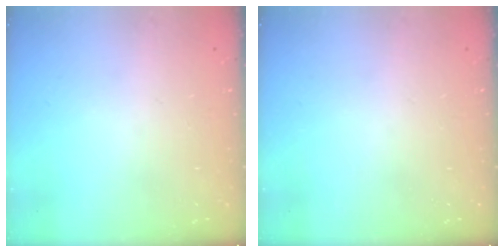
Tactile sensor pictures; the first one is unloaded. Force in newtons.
{"total": 0.0}